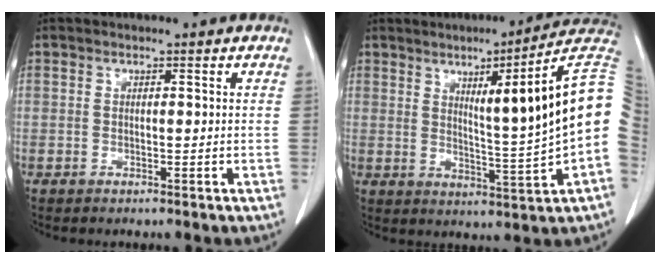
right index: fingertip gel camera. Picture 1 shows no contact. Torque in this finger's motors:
{"motor_torque": [1.90, 0.07, 0.33, 0.09]}